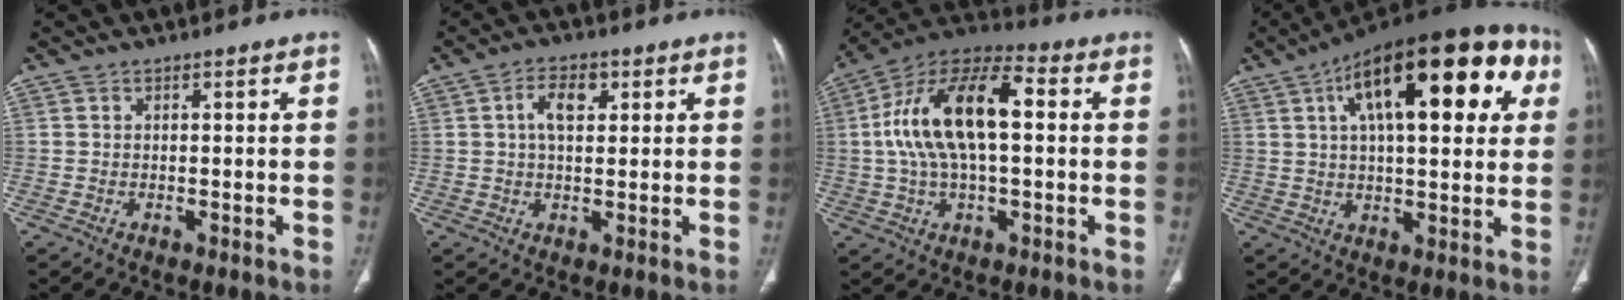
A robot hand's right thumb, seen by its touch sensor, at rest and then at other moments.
{"total": 5.7, "force": [1.8, 3.3, 4.3], "torque": [-0.064, 0.004, 0.029]}
{"total": 18.7, "force": [2.0, 8.8, 16.3], "torque": [-0.299, 0.038, 0.028]}
{"total": 27.5, "force": [9.4, 11.2, 23.2], "torque": [-0.319, 0.028, 0.133]}